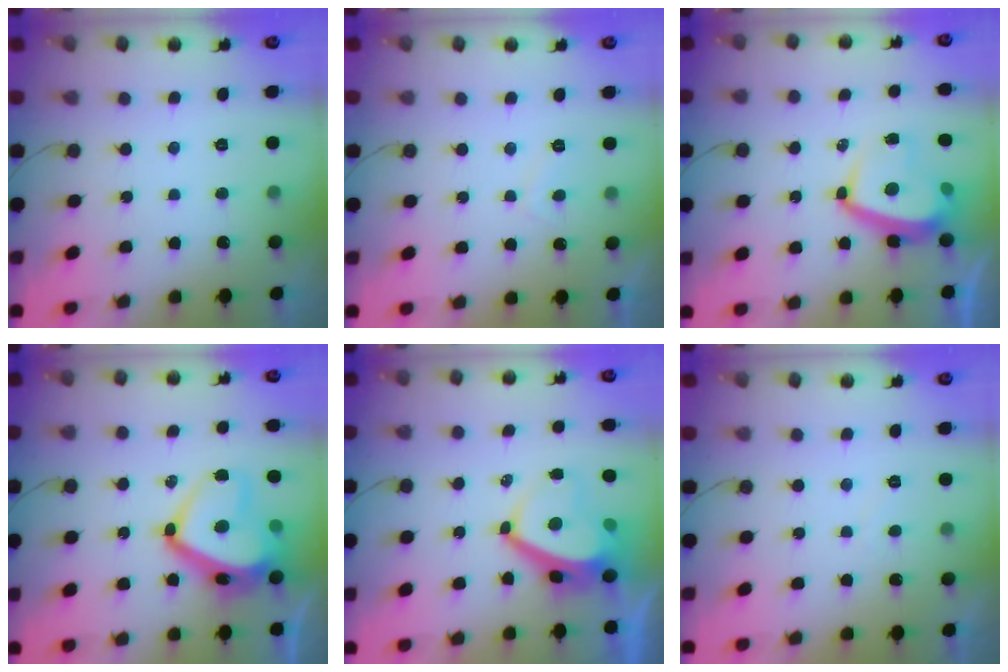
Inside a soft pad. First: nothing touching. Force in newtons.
{"total": 1.7, "press": 1.5, "slide": 0.8}
{"total": 11.1, "press": 11.0, "slide": 1.3}
{"total": 18.3, "press": 18.2, "slide": 2.1}
{"total": 6.9, "press": 6.8, "slide": 1.0}
{"total": 0.5, "press": 0.2, "slide": 0.5}